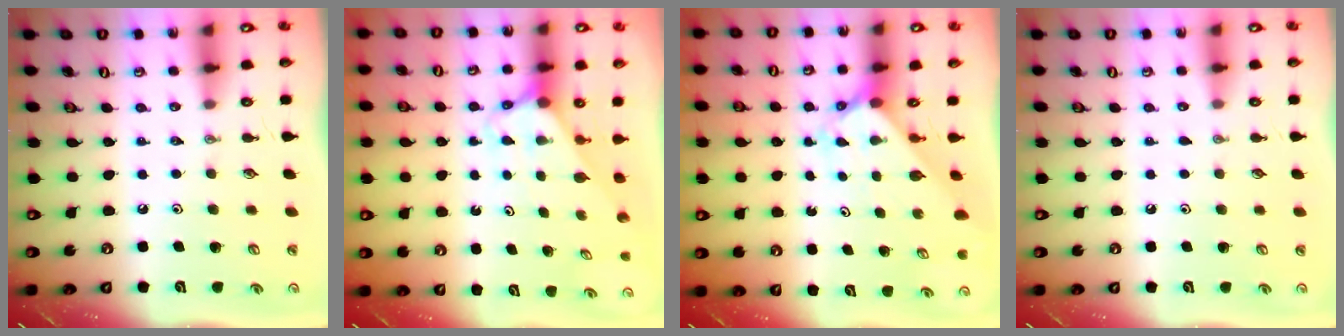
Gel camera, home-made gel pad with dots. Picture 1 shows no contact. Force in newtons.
{"total": 2.6, "press": 2.6, "slide": 0.2}
{"total": 1.9, "press": 1.9, "slide": 0.1}
{"total": 2.3, "press": 2.3, "slide": 0.2}